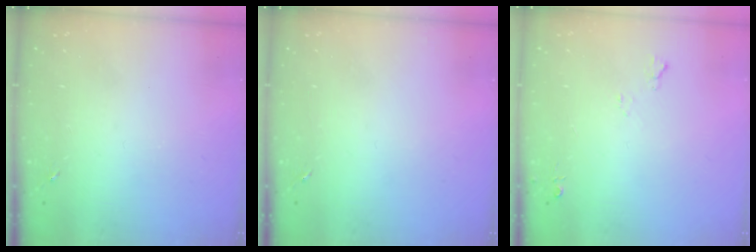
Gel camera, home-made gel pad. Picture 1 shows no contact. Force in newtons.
{"total": 0.0}
{"total": 4.9, "press": 4.8, "slide": 0.9}